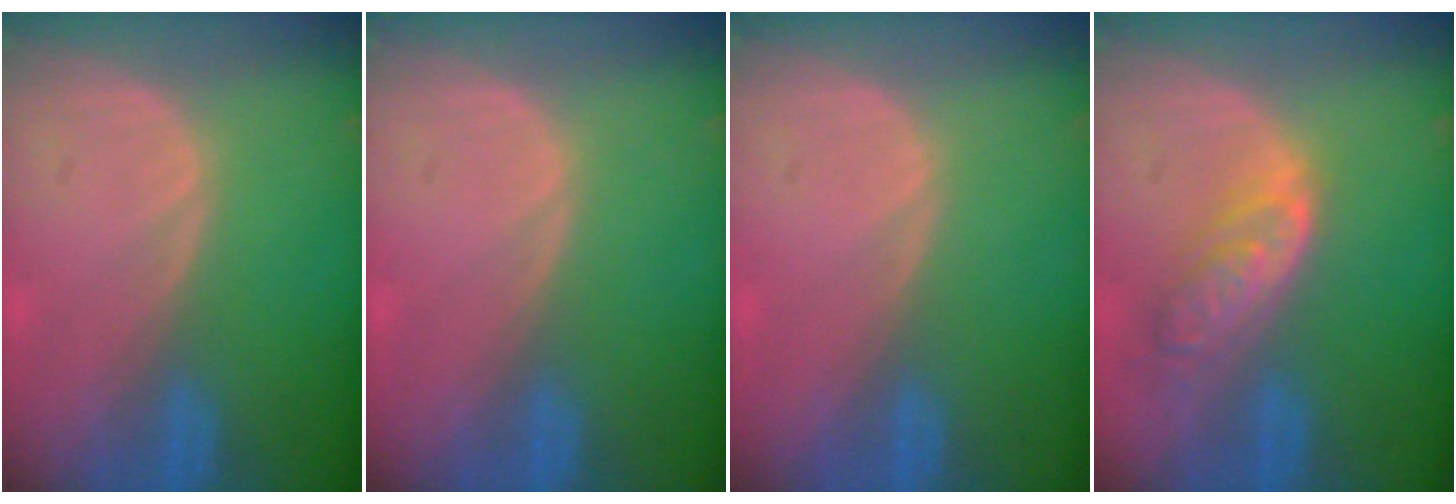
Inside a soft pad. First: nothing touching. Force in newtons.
{"total": 0.0}
{"total": 0.0}
{"total": 6.2, "press": 5.6, "slide": 2.7}